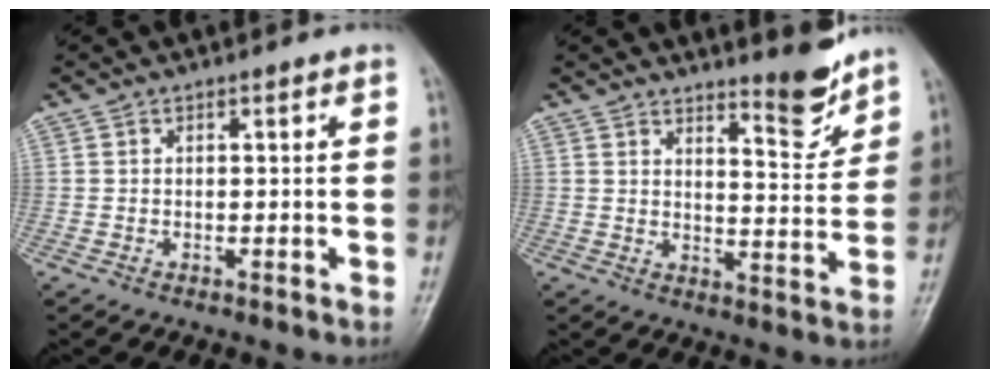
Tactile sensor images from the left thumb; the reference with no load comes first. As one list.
[{"total": 7.3, "force": [6.3, 1.3, 3.4], "torque": [-0.033, -0.063, 0.098]}]